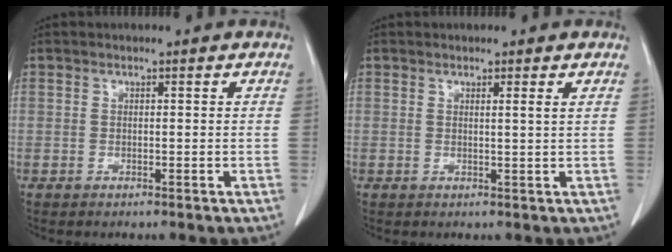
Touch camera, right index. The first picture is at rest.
{"total": 1.1, "force": [0.7, -0.4, 0.8], "torque": [-0.020, -0.008, 0.011]}